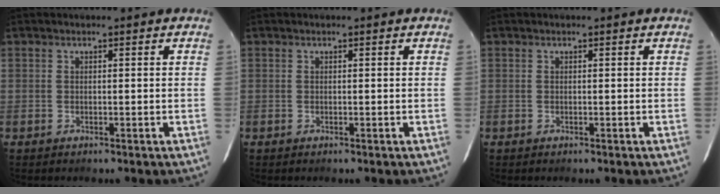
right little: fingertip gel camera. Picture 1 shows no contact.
{"total": 0.0}
{"total": 0.0}